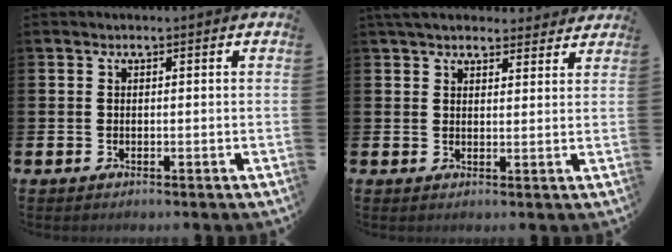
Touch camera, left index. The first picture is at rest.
{"total": 4.6, "force": [4.2, 1.5, 1.1], "torque": [-0.018, -0.016, 0.076]}